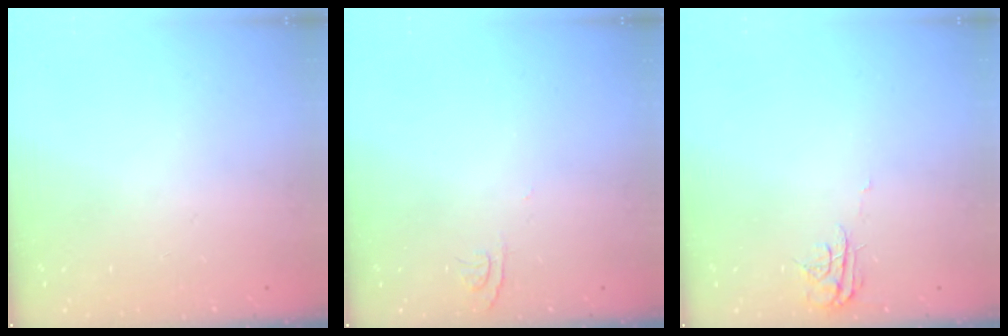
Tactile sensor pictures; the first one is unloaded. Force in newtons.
{"total": 4.3, "press": 4.3, "slide": 0.5}
{"total": 7.9, "press": 7.8, "slide": 0.5}